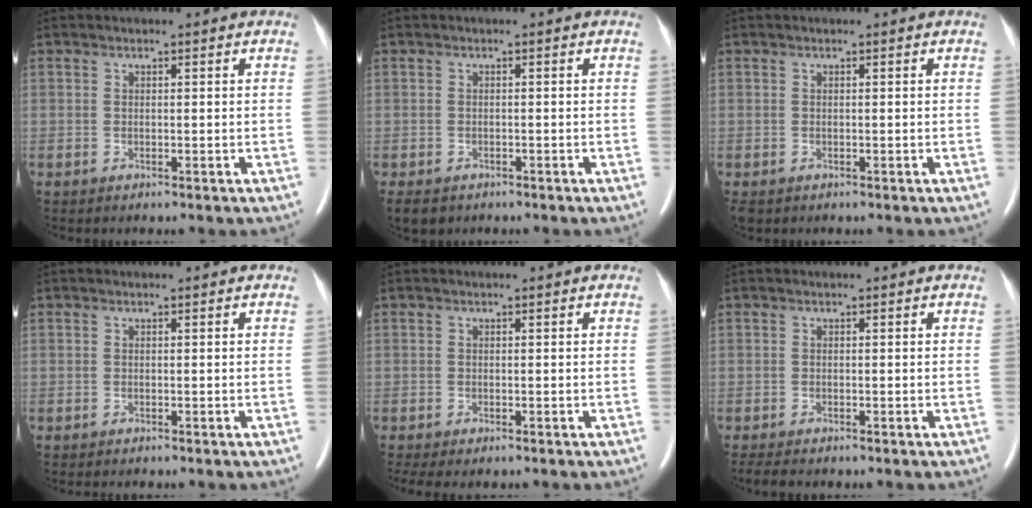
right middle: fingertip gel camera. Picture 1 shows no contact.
{"total": 5.3, "force": [-3.7, 3.4, 1.9], "torque": [-0.036, -0.005, -0.050]}
{"total": 1.2, "force": [-0.8, 0.8, 0.4], "torque": [-0.010, 0.000, -0.009]}
{"total": 1.0, "force": [-0.9, 0.2, 0.4], "torque": [-0.011, -0.003, -0.009]}
{"total": 3.5, "force": [-2.7, 1.3, 1.8], "torque": [-0.028, -0.010, -0.037]}
{"total": 2.5, "force": [-2.2, 0.6, 1.2], "torque": [-0.025, -0.009, -0.031]}